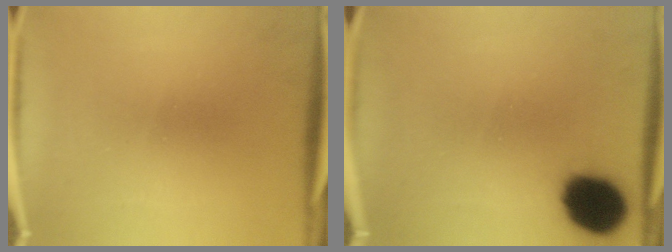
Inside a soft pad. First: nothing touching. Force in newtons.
{"total": 15.2}